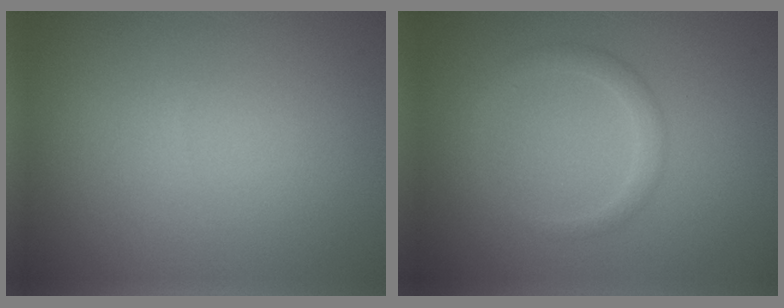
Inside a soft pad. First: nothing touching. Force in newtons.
{"total": 1.5, "press": 1.5, "slide": 0.0}